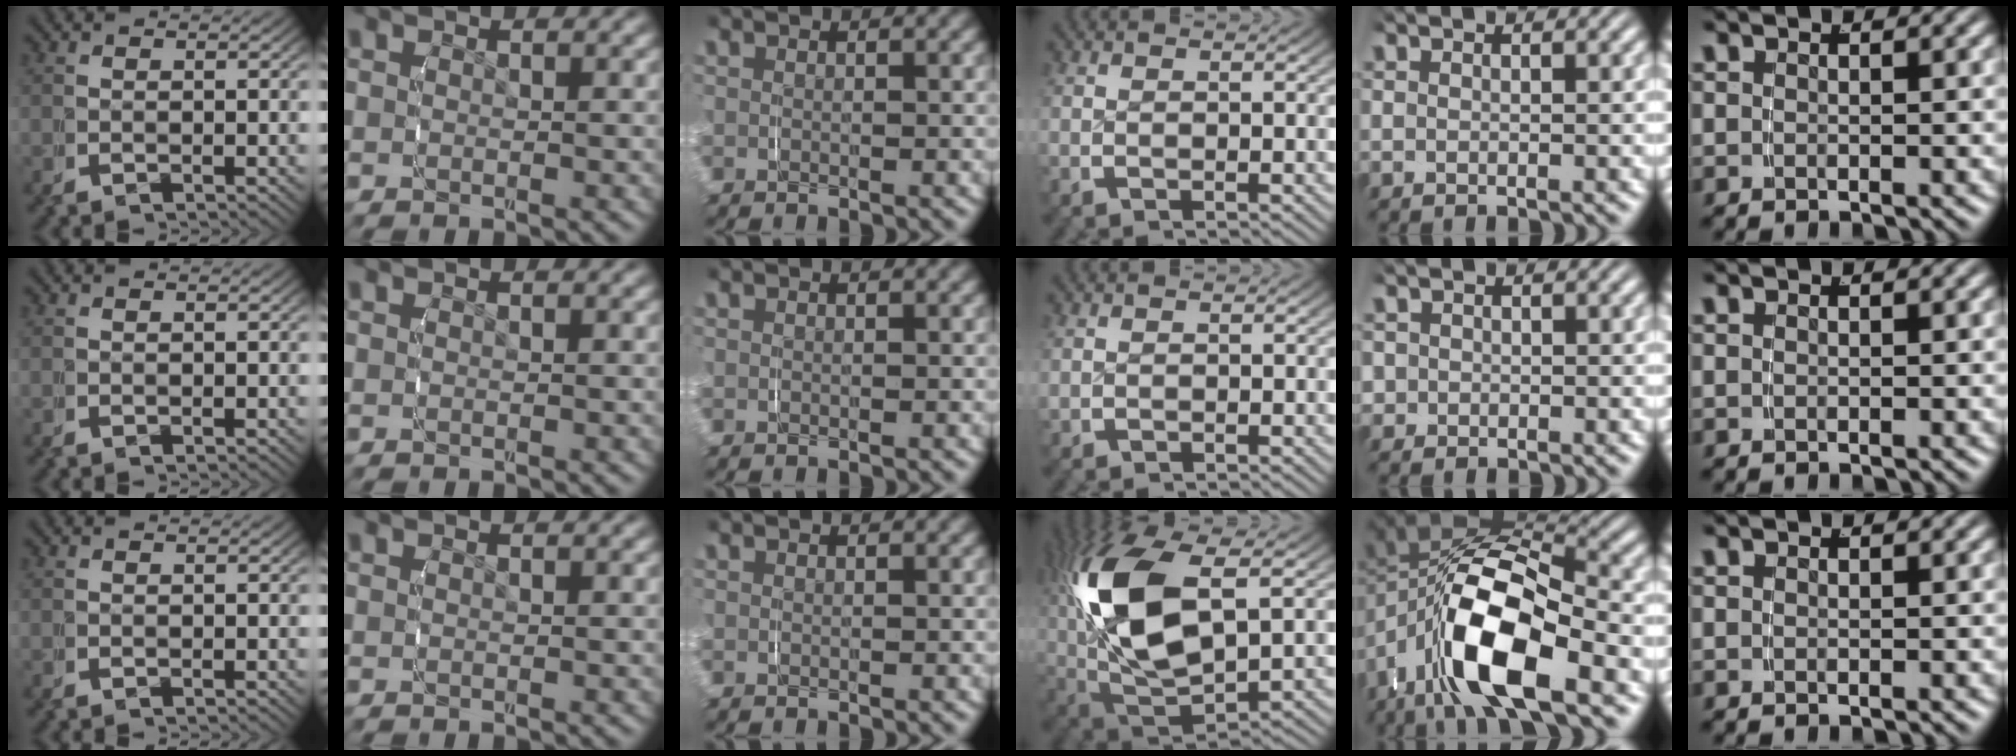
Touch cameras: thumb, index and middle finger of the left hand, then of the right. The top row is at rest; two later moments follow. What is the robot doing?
{"motion": "grasp_and_lifting", "object": "fork"}